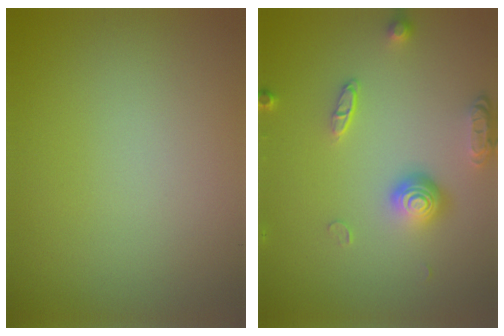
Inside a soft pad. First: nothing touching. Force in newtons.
{"total": 4.0, "press": 2.9, "slide": 2.7}